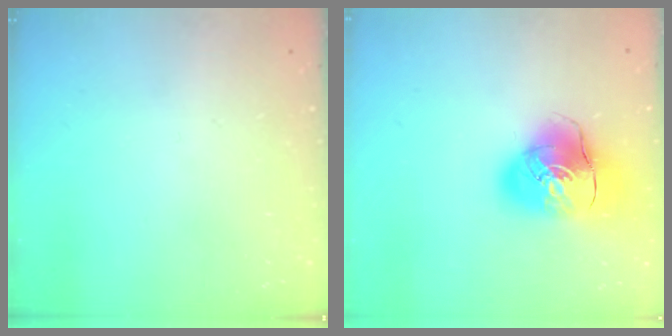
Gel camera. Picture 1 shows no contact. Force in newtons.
{"total": 14.9, "press": 14.7, "slide": 2.5}